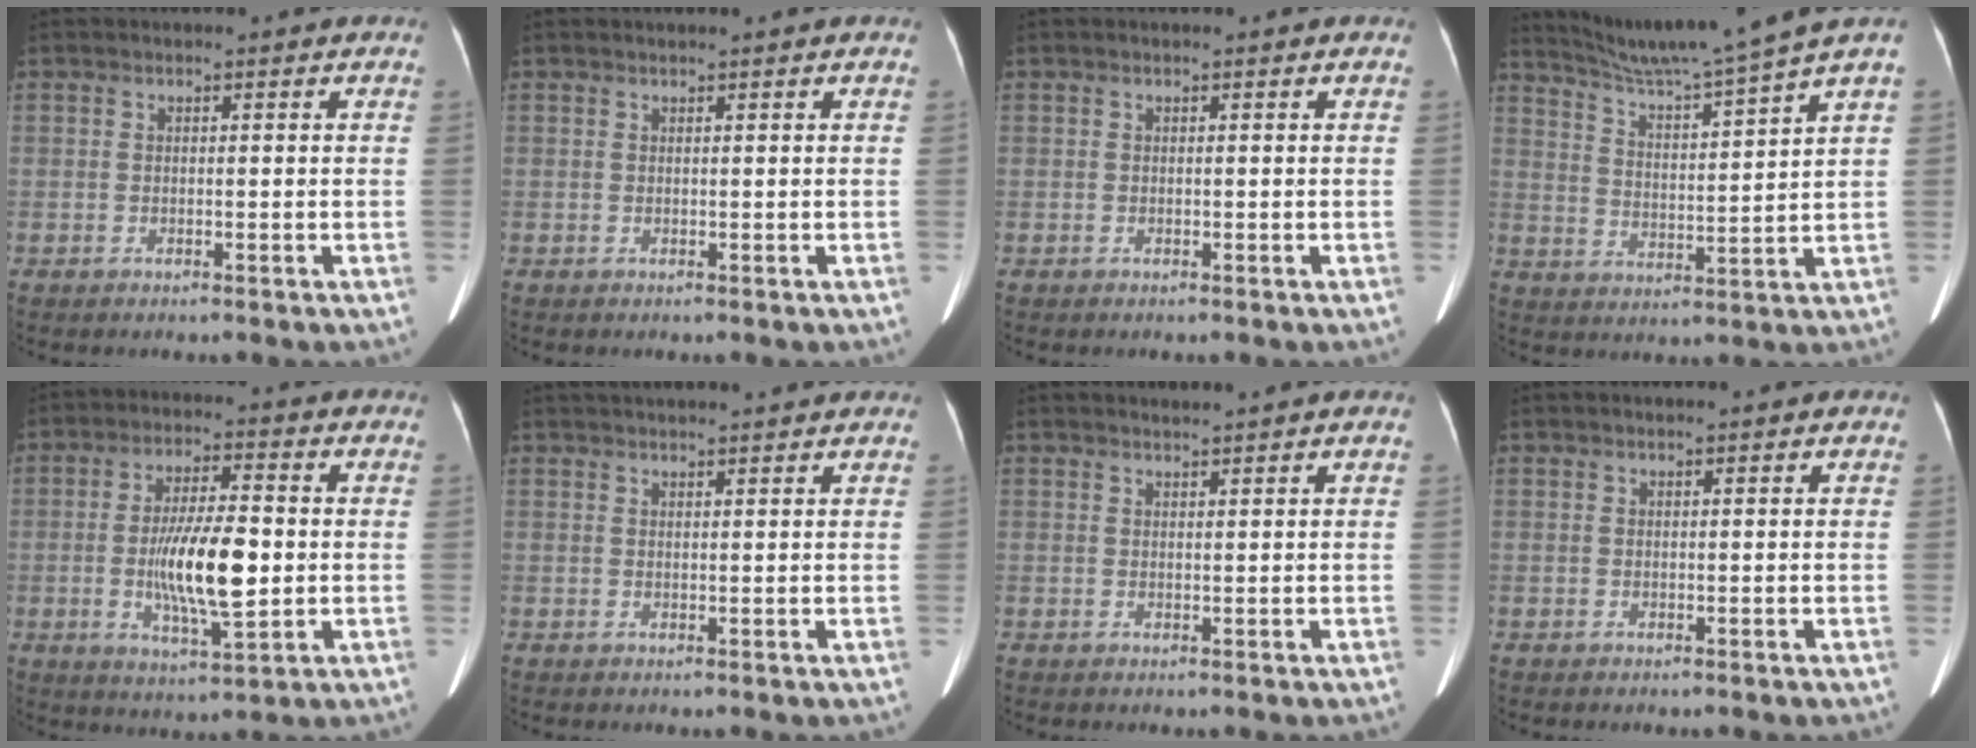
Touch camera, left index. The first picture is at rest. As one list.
[{"total": 0.8, "force": [0.7, -0.1, 0.4], "torque": [-0.008, 0.009, 0.017]}, {"total": 0.0}, {"total": 12.5, "force": [10.7, -2.9, 5.8], "torque": [-0.103, -0.018, 0.175]}, {"total": 11.0, "force": [-1.0, 2.3, 10.8], "torque": [-0.199, -0.009, -0.017]}, {"total": 8.7, "force": [8.1, 0.1, 3.2], "torque": [-0.046, 0.034, 0.103]}, {"total": 1.4, "force": [1.3, -0.5, 0.1], "torque": [-0.008, 0.000, 0.026]}, {"total": 1.2, "force": [1.1, -0.1, 0.5], "torque": [-0.010, 0.013, 0.016]}]